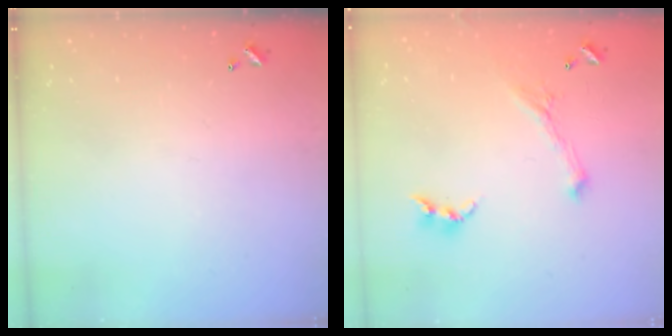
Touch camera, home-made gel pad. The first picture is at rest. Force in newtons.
{"total": 1.6, "press": 1.5, "slide": 0.4}